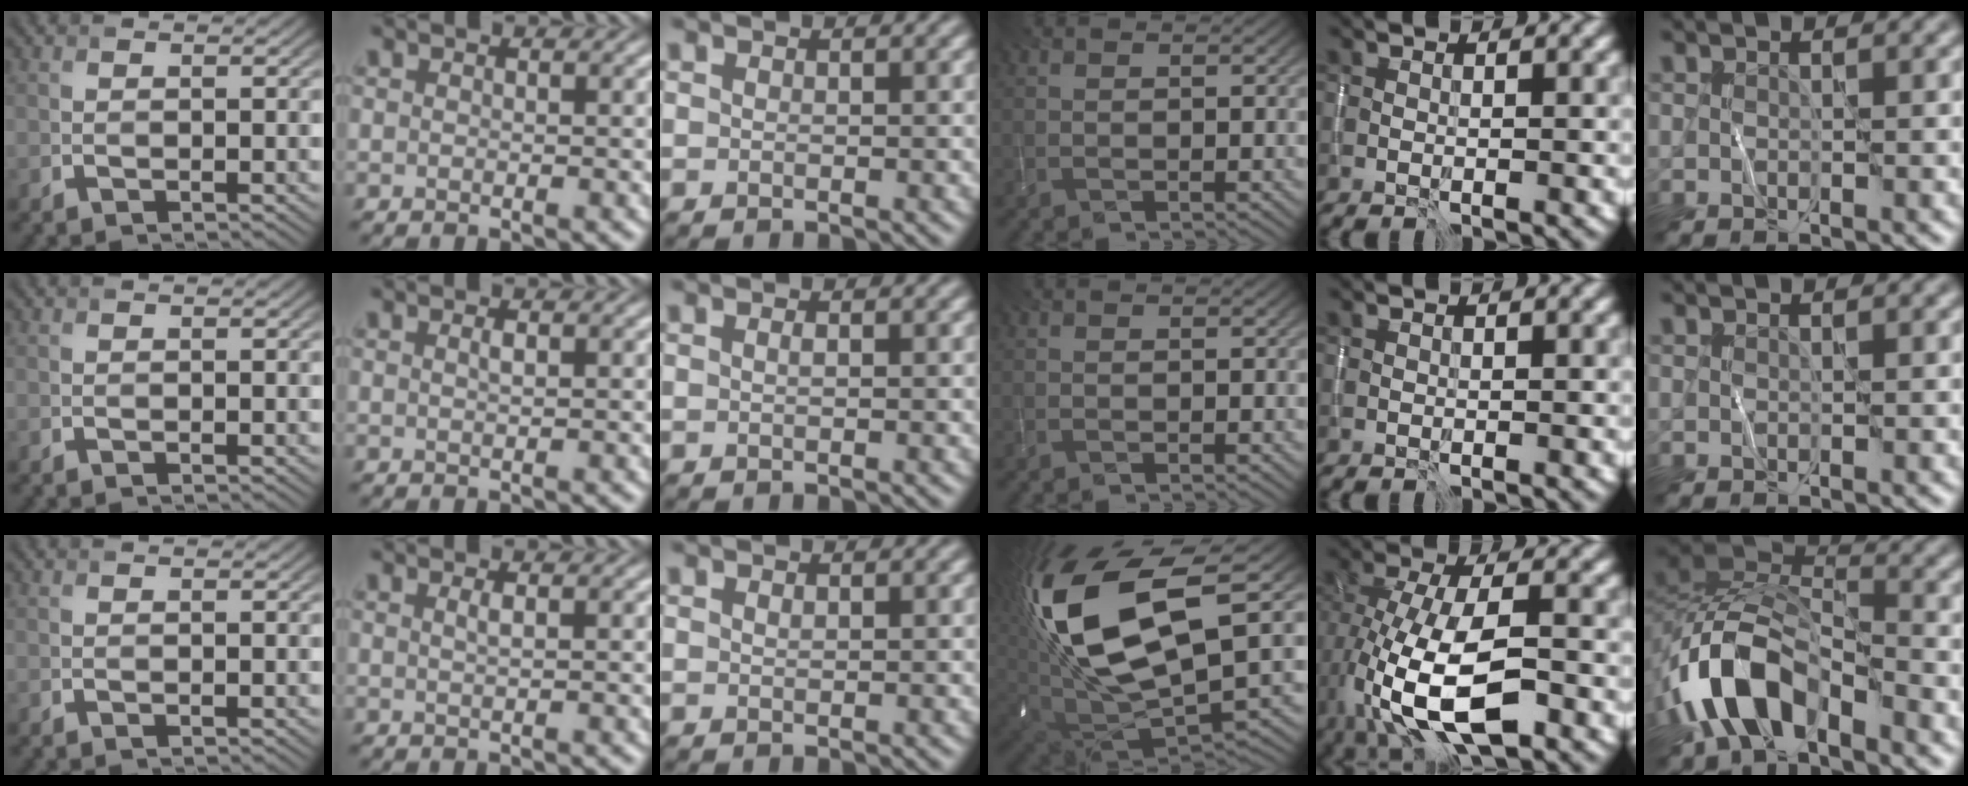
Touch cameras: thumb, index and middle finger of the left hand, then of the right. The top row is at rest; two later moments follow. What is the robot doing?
{"motion": "wipe", "object": "whiteboard"}